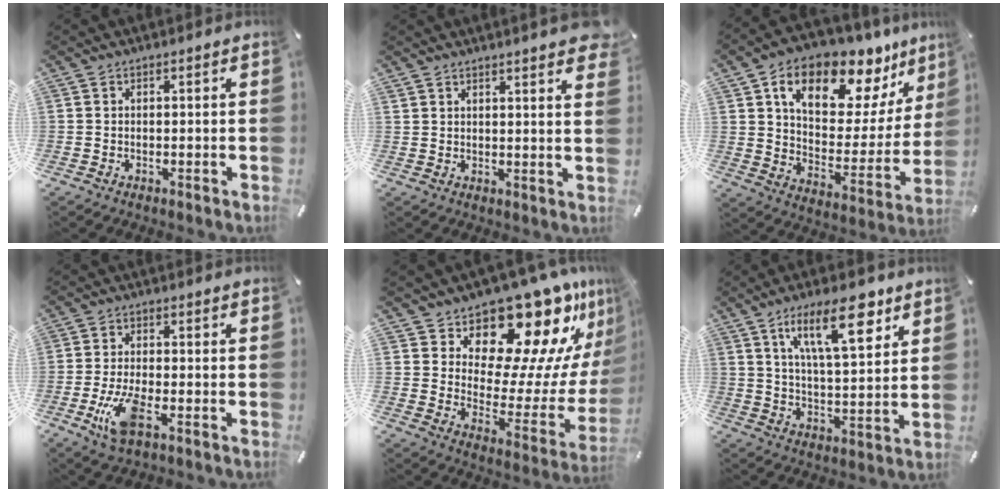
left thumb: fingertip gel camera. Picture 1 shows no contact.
{"total": 3.6, "force": [3.2, 0.5, 1.4], "torque": [-0.020, -0.020, 0.057]}
{"total": 15.8, "force": [10.8, 8.5, 7.6], "torque": [-0.115, -0.083, 0.181]}
{"total": 8.6, "force": [-3.0, 3.3, 7.3], "torque": [-0.161, -0.005, -0.053]}
{"total": 20.8, "force": [16.5, 8.5, 9.3], "torque": [-0.118, -0.151, 0.274]}
{"total": 16.4, "force": [8.7, 6.3, 12.4], "torque": [-0.190, -0.031, 0.141]}